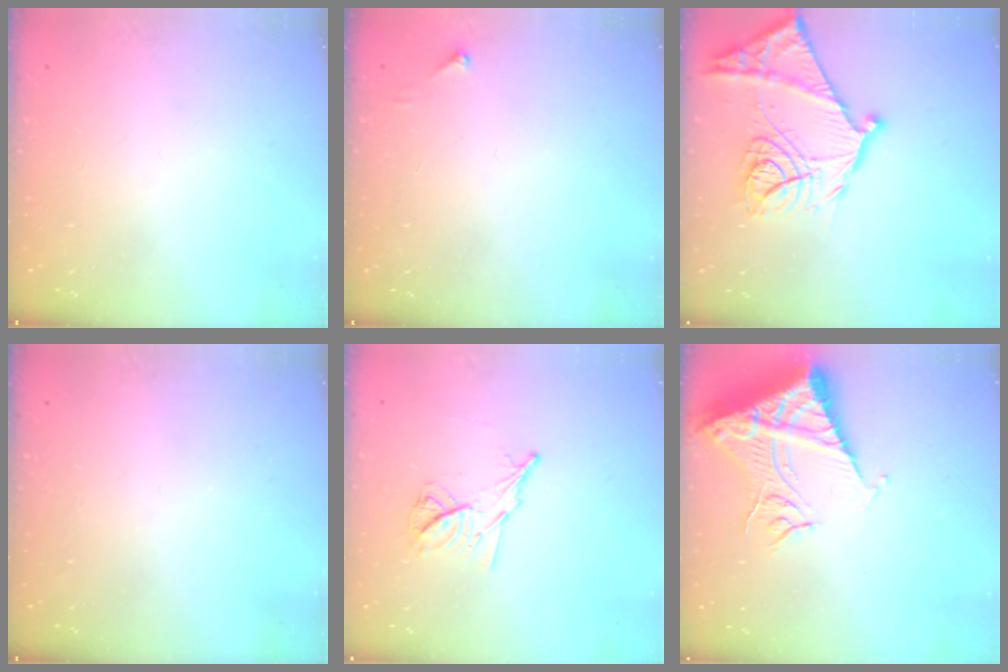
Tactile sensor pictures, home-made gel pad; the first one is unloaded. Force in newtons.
{"total": 3.5, "press": 3.4, "slide": 0.4}
{"total": 20.5, "press": 20.5, "slide": 1.8}
{"total": 0.0}
{"total": 10.0, "press": 10.0, "slide": 0.1}
{"total": 14.5, "press": 14.4, "slide": 1.8}